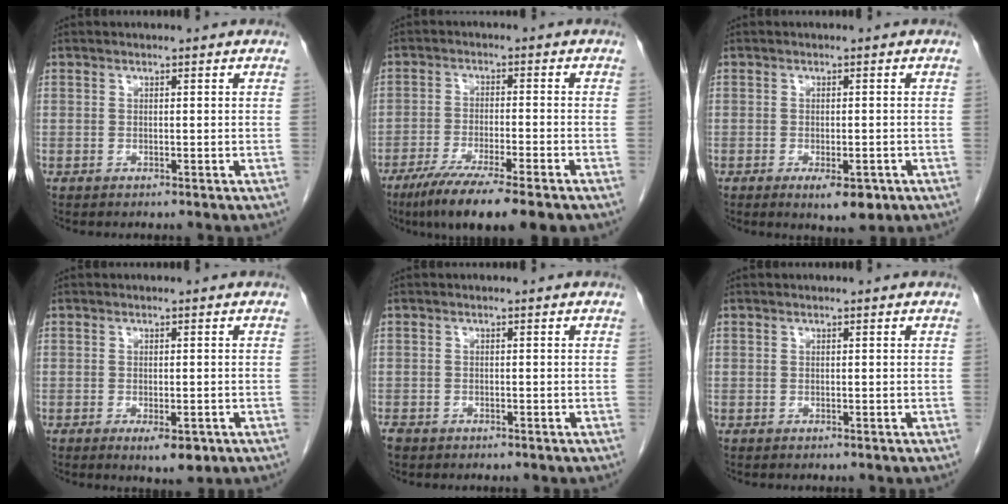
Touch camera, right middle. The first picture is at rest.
{"total": 11.0, "force": [-7.8, 0.6, 7.7], "torque": [-0.124, -0.027, -0.124]}
{"total": 4.3, "force": [-2.1, 1.4, 3.4], "torque": [-0.049, -0.005, -0.020]}
{"total": 3.7, "force": [-1.7, 1.2, 3.0], "torque": [-0.043, -0.005, -0.017]}
{"total": 1.7, "force": [-1.3, 1.0, 0.6], "torque": [-0.017, -0.002, -0.021]}
{"total": 0.0}